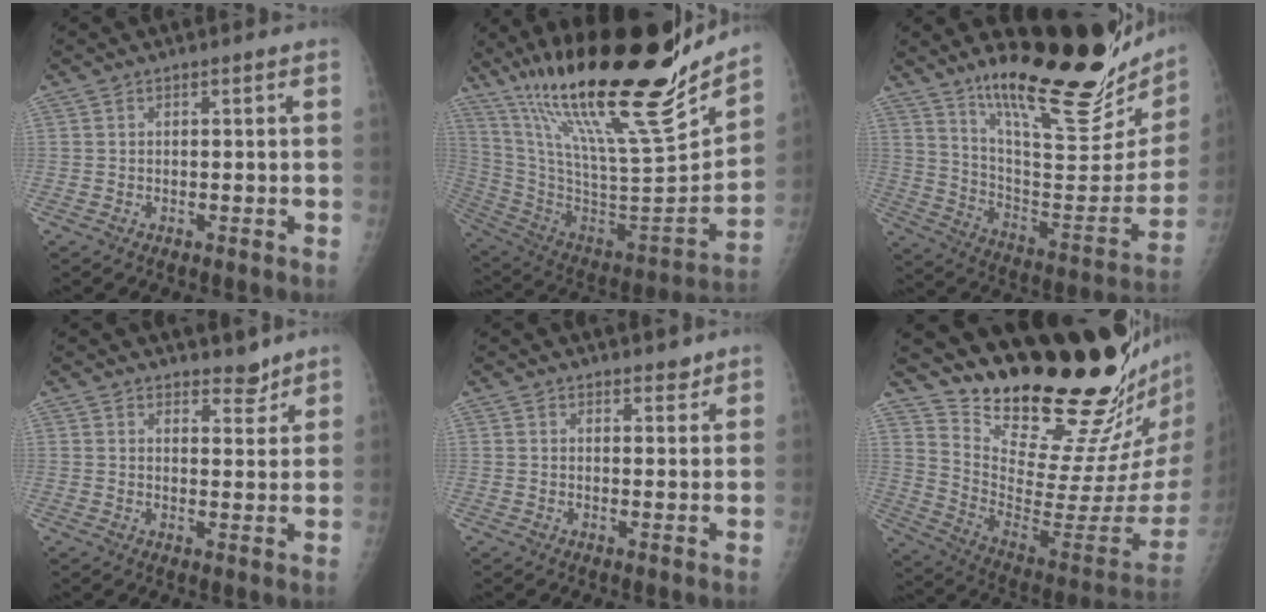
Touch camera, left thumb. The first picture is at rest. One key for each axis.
{"total": 31.4, "fx": 22.6, "fy": 5.2, "fz": 21.2, "tx": -0.333, "ty": -0.093, "tz": 0.391}
{"total": 29.2, "fx": 20.6, "fy": 7.5, "fz": 19.3, "tx": -0.257, "ty": -0.109, "tz": 0.315}
{"total": 3.8, "fx": 3.4, "fy": 1.6, "fz": 0.9, "tx": 0.008, "ty": -0.026, "tz": 0.050}
{"total": 2.5, "fx": 2.1, "fy": 1.1, "fz": 0.6, "tx": 0.008, "ty": -0.014, "tz": 0.027}
{"total": 25.7, "fx": 22.0, "fy": 3.7, "fz": 12.6, "tx": -0.158, "ty": -0.189, "tz": 0.332}